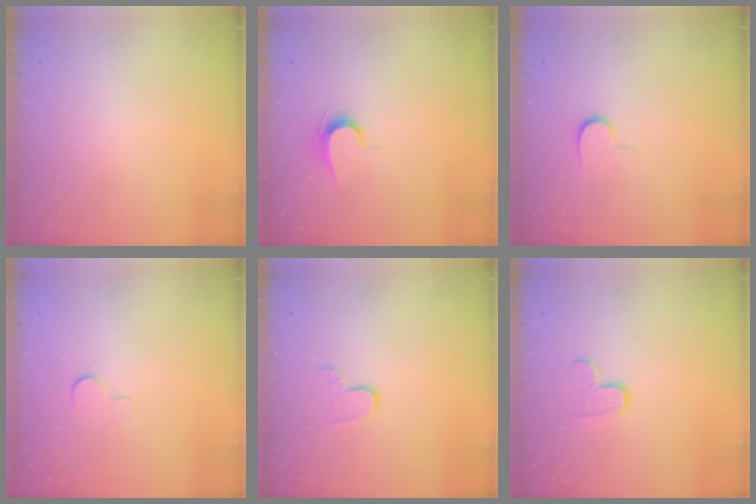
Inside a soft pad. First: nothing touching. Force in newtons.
{"total": 6.9, "press": 6.8, "slide": 0.7}
{"total": 5.3, "press": 5.3, "slide": 0.5}
{"total": 3.9, "press": 3.9, "slide": 0.3}
{"total": 6.4, "press": 6.4, "slide": 0.5}
{"total": 5.7, "press": 5.7, "slide": 0.5}